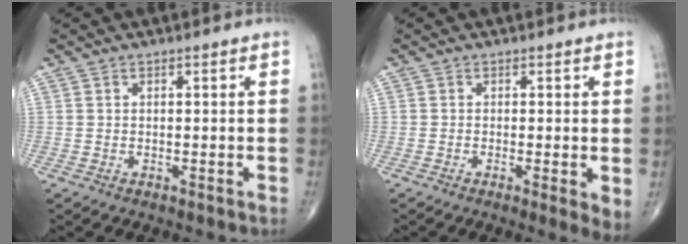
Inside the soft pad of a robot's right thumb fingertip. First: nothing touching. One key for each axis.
{"total": 3.5, "fx": -0.4, "fy": 0.7, "fz": 3.4, "tx": -0.055, "ty": -0.014, "tz": -0.012}